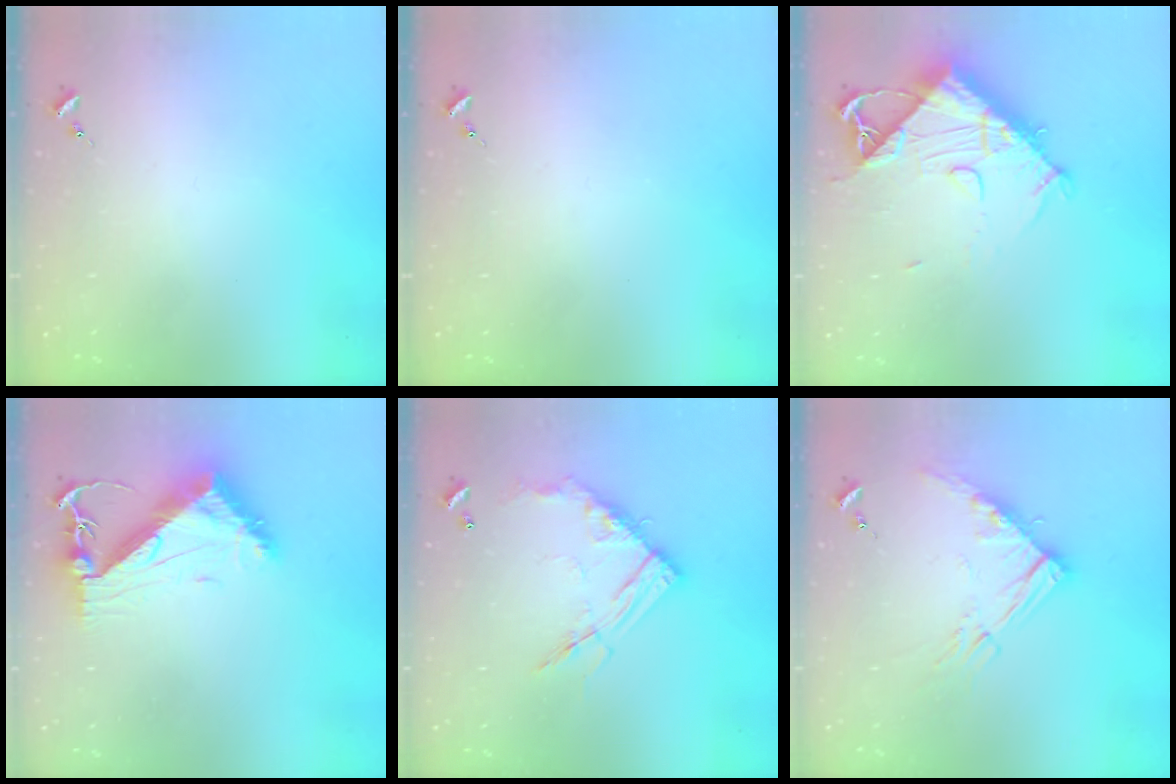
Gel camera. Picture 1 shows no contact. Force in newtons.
{"total": 0.0}
{"total": 12.5, "press": 12.5, "slide": 1.3}
{"total": 9.5, "press": 9.5, "slide": 1.1}
{"total": 16.0, "press": 15.9, "slide": 1.5}
{"total": 12.3, "press": 12.2, "slide": 1.3}